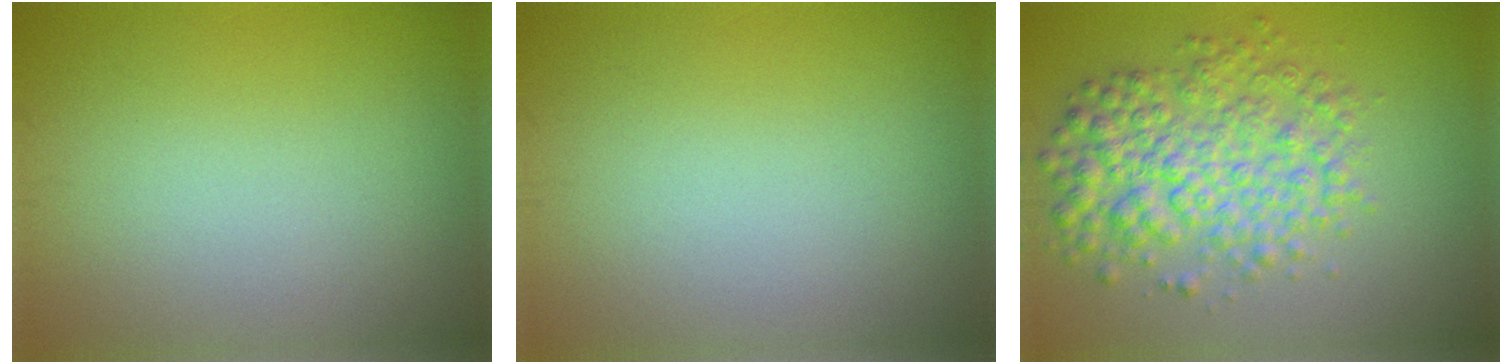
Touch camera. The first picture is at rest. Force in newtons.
{"total": 0.0}
{"total": 5.9, "press": 5.9, "slide": 0.0}